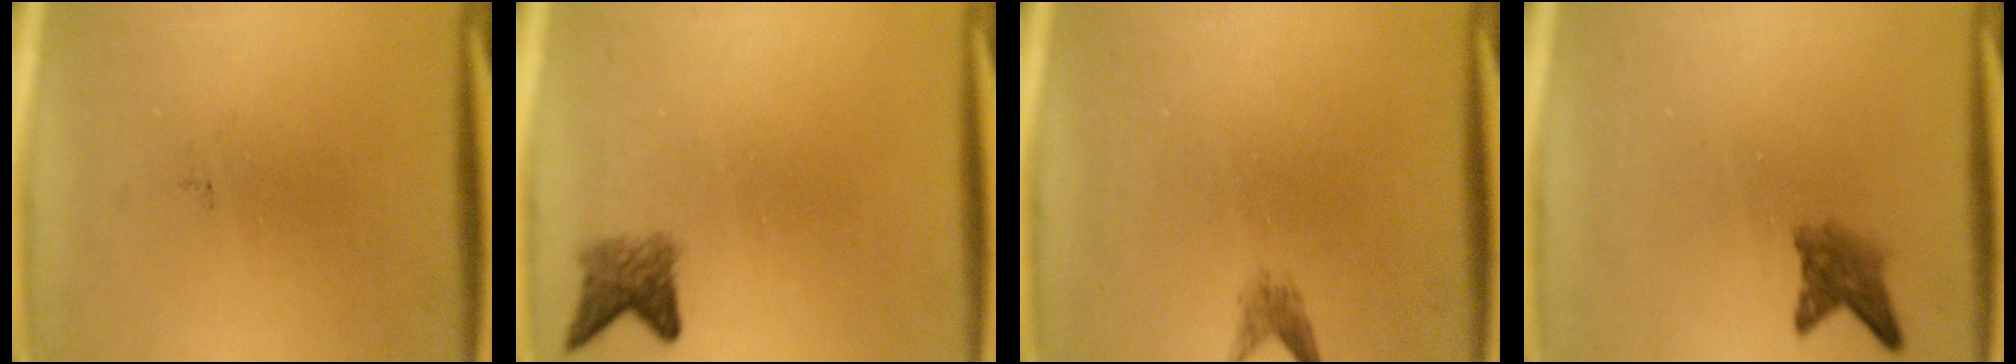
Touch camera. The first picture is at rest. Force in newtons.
{"total": 2.8}
{"total": 1.4}
{"total": 2.9}